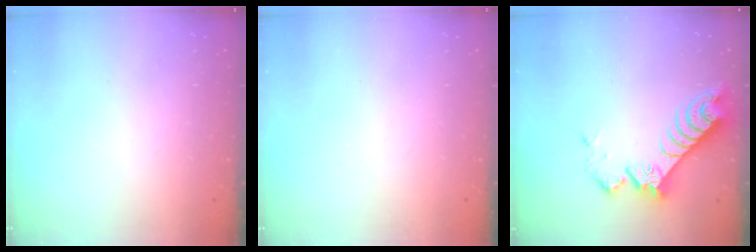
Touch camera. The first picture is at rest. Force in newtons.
{"total": 0.0}
{"total": 8.0, "press": 8.0, "slide": 0.8}